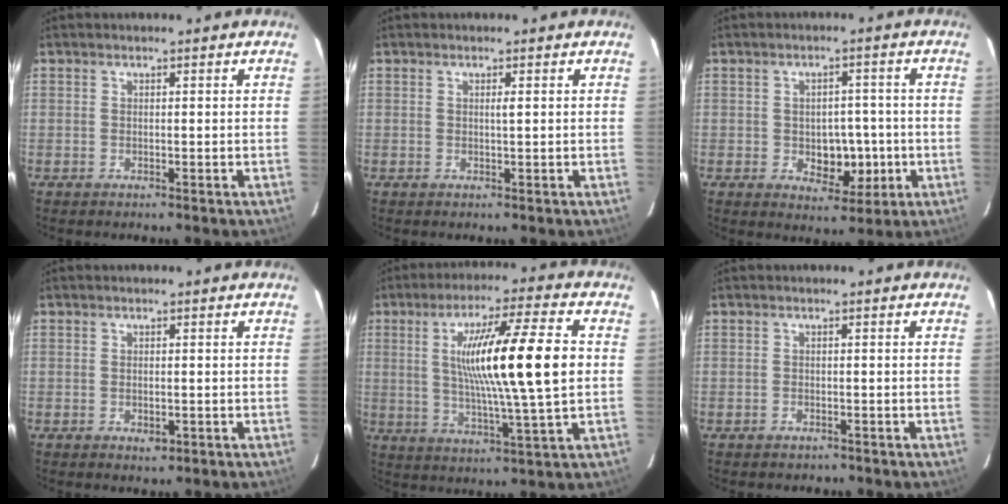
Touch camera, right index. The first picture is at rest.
{"total": 0.7, "force": [0.2, -0.1, 0.7], "torque": [-0.013, -0.001, 0.003]}
{"total": 6.1, "force": [-1.2, 4.0, 4.5], "torque": [-0.052, 0.009, -0.007]}
{"total": 1.6, "force": [-0.5, 0.8, 1.3], "torque": [-0.024, -0.002, -0.001]}
{"total": 16.7, "force": [2.0, -0.1, 16.6], "torque": [-0.285, 0.004, 0.031]}
{"total": 1.1, "force": [-0.9, 0.7, 0.0], "torque": [-0.005, 0.001, -0.010]}